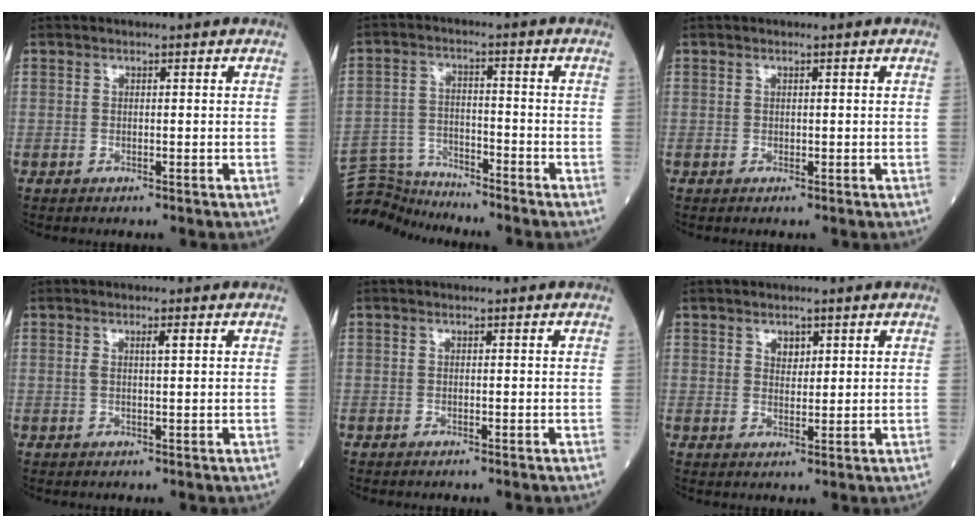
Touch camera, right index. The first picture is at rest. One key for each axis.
{"total": 6.6, "fx": -6.4, "fy": 0.1, "fz": -1.6, "tx": 0.014, "ty": 0.004, "tz": -0.118}
{"total": 0.0}
{"total": 1.6, "fx": 0.6, "fy": 0.0, "fz": 1.5, "tx": -0.031, "ty": 0.003, "tz": 0.009}
{"total": 0.7, "fx": -0.7, "fy": 0.0, "fz": 0.3, "tx": -0.010, "ty": -0.003, "tz": -0.009}
{"total": 2.0, "fx": 1.1, "fy": 1.3, "fz": 1.1, "tx": -0.015, "ty": 0.000, "tz": 0.019}